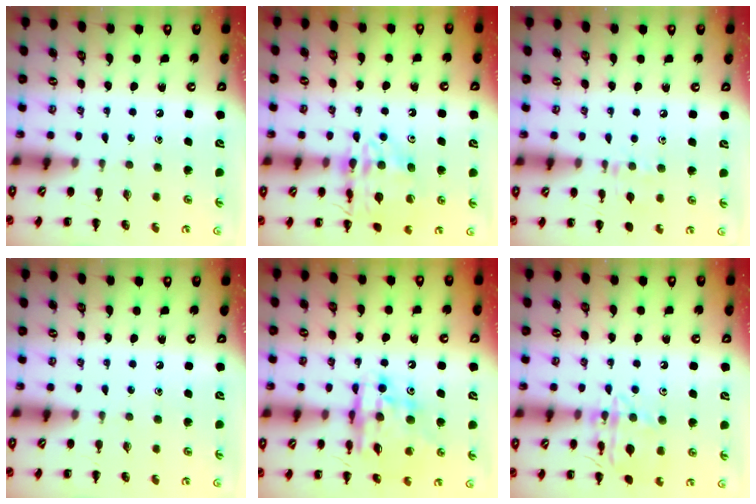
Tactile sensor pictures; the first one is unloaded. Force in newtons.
{"total": 16.0, "press": 16.0, "slide": 1.7}
{"total": 7.1, "press": 7.0, "slide": 1.4}
{"total": 0.0}
{"total": 12.6, "press": 12.2, "slide": 3.3}
{"total": 13.7, "press": 13.7, "slide": 0.6}